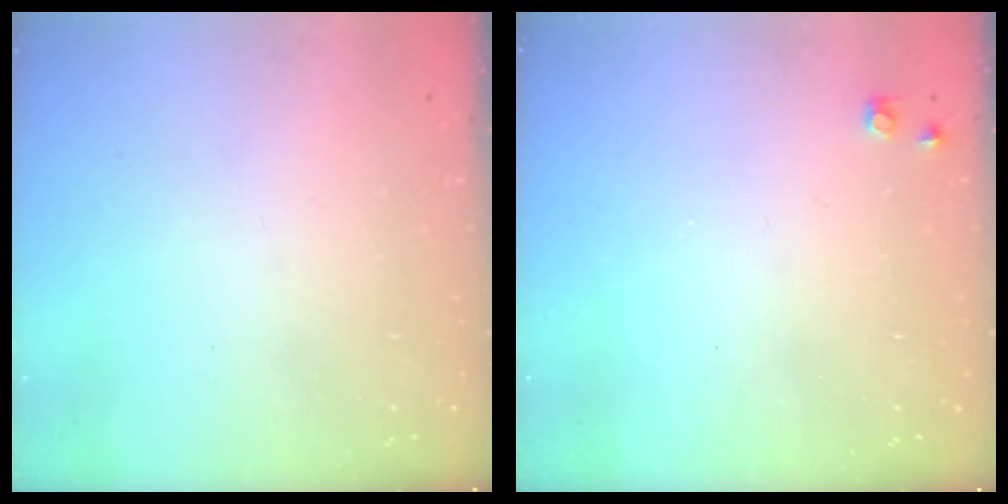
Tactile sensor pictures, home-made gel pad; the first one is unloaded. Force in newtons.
{"total": 5.1, "press": 5.1, "slide": 0.6}